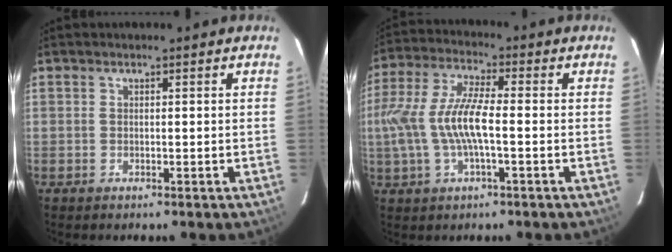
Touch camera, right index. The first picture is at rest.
{"total": 11.3, "force": [-1.6, 2.9, 10.8], "torque": [-0.228, 0.002, -0.028]}